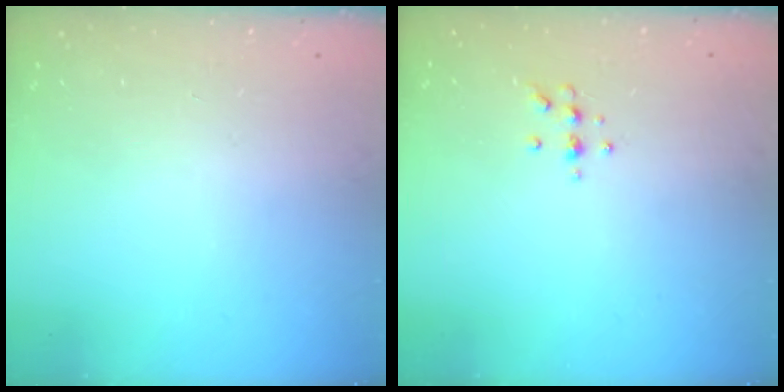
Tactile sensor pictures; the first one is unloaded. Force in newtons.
{"total": 4.8, "press": 4.8, "slide": 0.9}